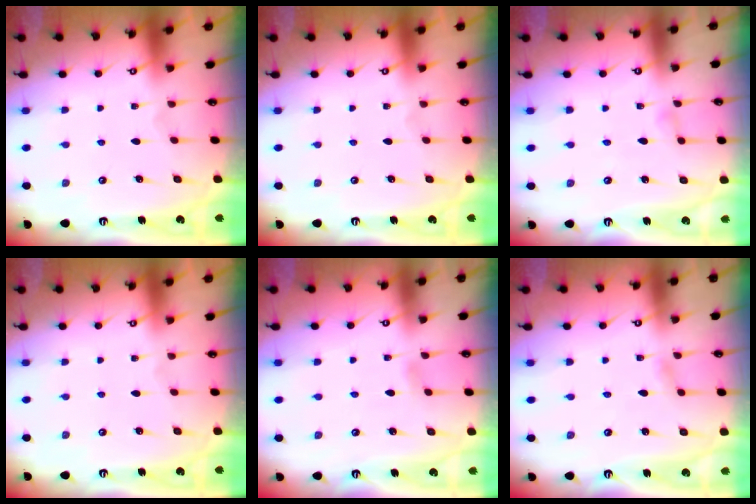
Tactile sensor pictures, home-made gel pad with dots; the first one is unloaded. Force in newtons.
{"total": 0.0}
{"total": 2.5, "press": 2.4, "slide": 0.3}
{"total": 0.0}
{"total": 2.8, "press": 2.8, "slide": 0.2}
{"total": 1.9, "press": 1.8, "slide": 0.2}